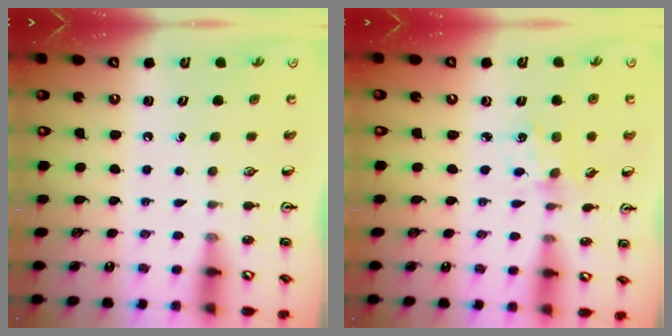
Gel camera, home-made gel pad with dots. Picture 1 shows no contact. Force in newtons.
{"total": 1.6, "press": 1.6, "slide": 0.0}